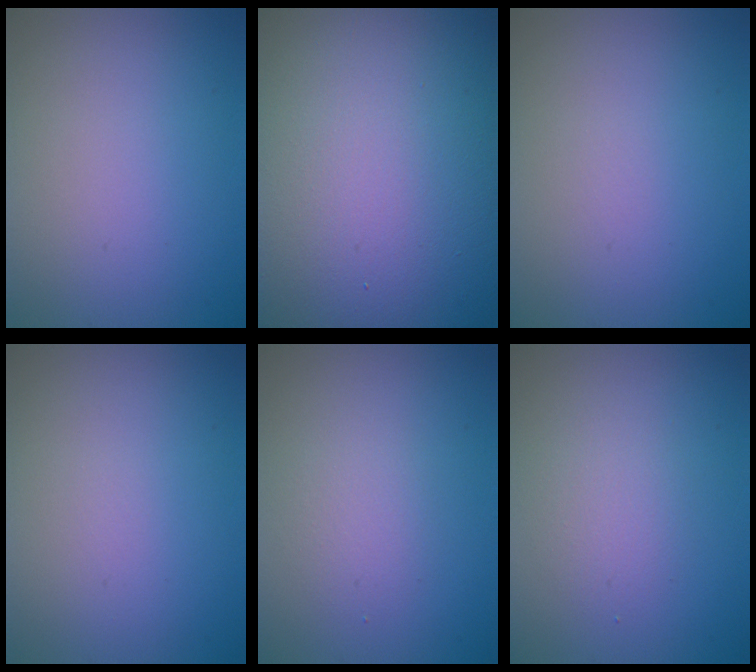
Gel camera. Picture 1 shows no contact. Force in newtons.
{"total": 26.4, "press": 26.3, "slide": 1.2}
{"total": 0.0}
{"total": 0.0}
{"total": 1.7, "press": 1.7, "slide": 0.2}
{"total": 1.8, "press": 1.8, "slide": 0.1}